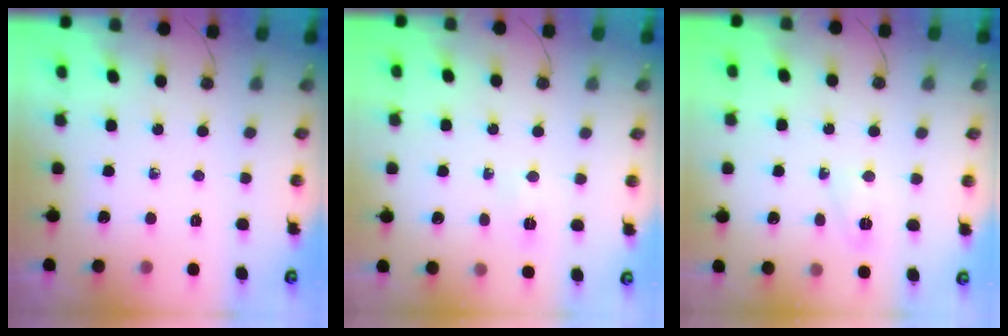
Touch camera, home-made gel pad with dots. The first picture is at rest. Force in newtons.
{"total": 2.9, "press": 2.7, "slide": 1.0}
{"total": 3.9, "press": 3.9, "slide": 0.5}